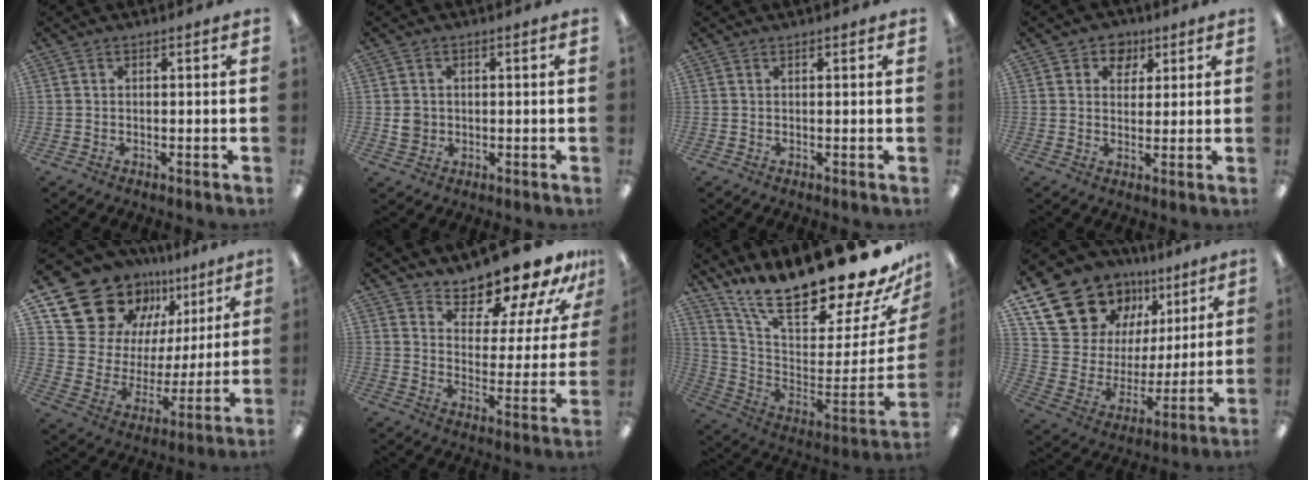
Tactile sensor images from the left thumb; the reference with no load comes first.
{"total": 3.3, "force": [0.3, 3.1, 0.9], "torque": [-0.004, -0.002, 0.002]}
{"total": 0.6, "force": [0.5, 0.2, 0.1], "torque": [0.006, -0.003, 0.008]}
{"total": 5.2, "force": [3.1, 4.0, 1.1], "torque": [-0.008, -0.013, 0.051]}
{"total": 19.5, "force": [14.9, 11.6, 4.9], "torque": [-0.109, -0.112, 0.286]}
{"total": 15.1, "force": [13.9, 3.9, 4.6], "torque": [-0.073, -0.116, 0.237]}
{"total": 21.3, "force": [17.1, 4.0, 12.0], "torque": [-0.188, -0.147, 0.279]}
{"total": 20.5, "force": [13.7, 13.3, 7.6], "torque": [-0.141, -0.081, 0.268]}